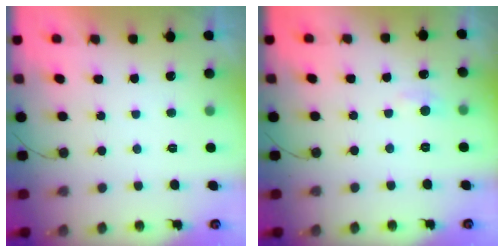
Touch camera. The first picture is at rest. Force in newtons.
{"total": 4.9, "press": 4.8, "slide": 0.8}